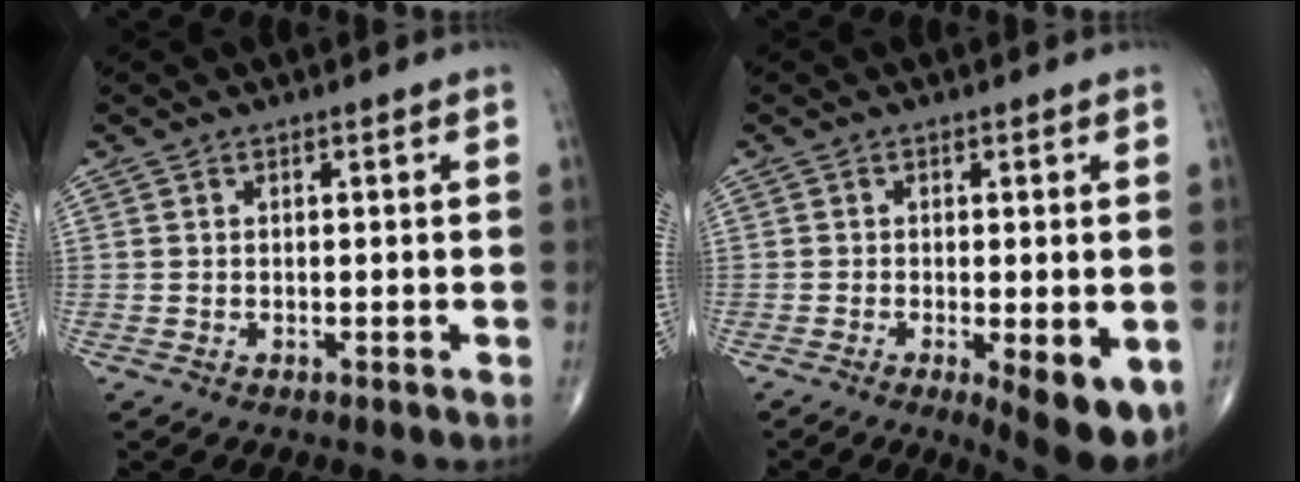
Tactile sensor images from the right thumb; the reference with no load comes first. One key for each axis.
{"total": 8.6, "fx": -3.1, "fy": 2.6, "fz": 7.6, "tx": -0.100, "ty": -0.019, "tz": -0.042}